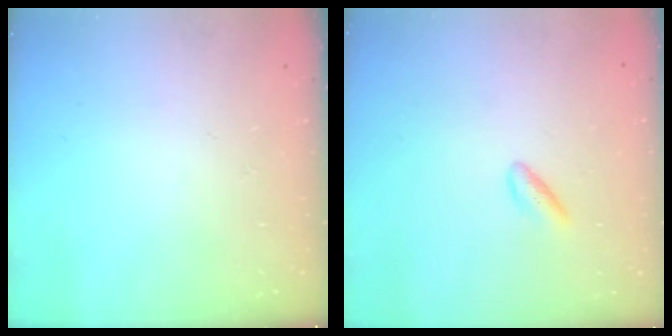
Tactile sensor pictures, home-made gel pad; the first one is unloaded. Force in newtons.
{"total": 2.9, "press": 2.6, "slide": 1.2}